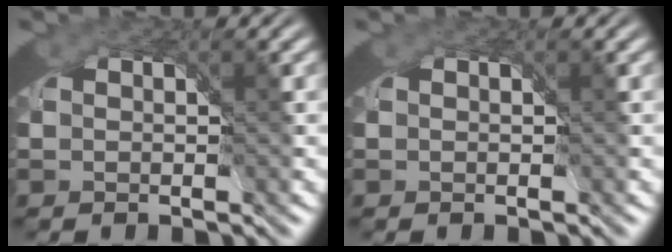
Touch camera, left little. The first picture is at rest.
{"total": 0.0}